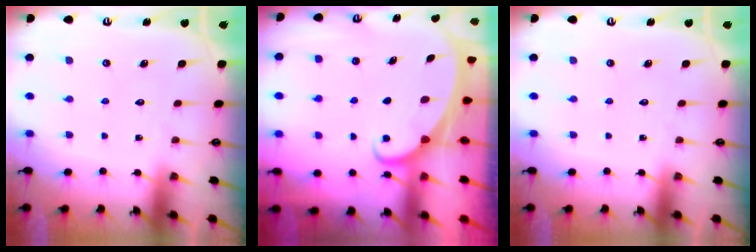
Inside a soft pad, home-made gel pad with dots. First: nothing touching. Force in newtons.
{"total": 2.1, "press": 2.1, "slide": 0.3}
{"total": 0.0}